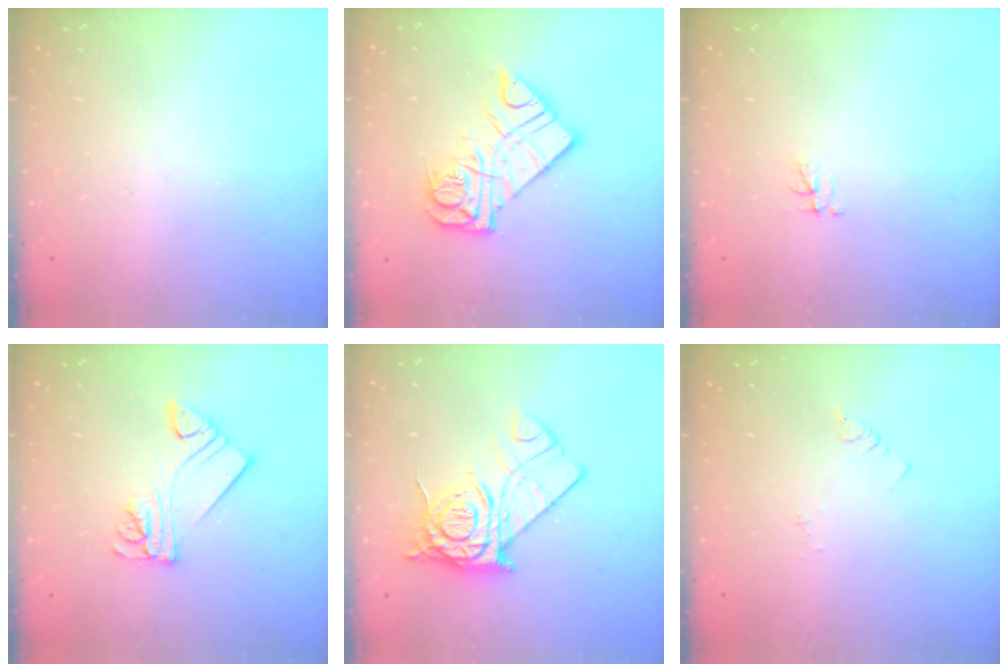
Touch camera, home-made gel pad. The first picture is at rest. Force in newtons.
{"total": 13.7, "press": 13.7, "slide": 1.4}
{"total": 3.1, "press": 3.1, "slide": 0.4}
{"total": 9.7, "press": 9.7, "slide": 0.9}
{"total": 14.2, "press": 14.1, "slide": 1.1}
{"total": 2.5, "press": 2.5, "slide": 0.4}